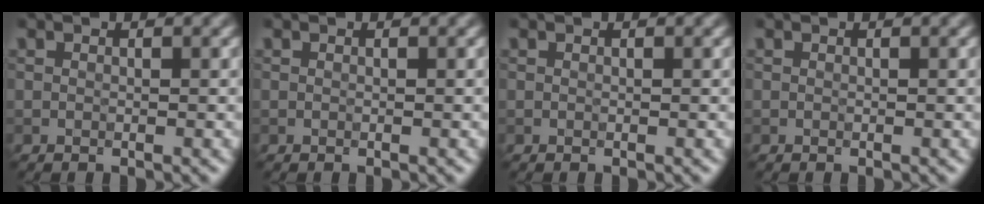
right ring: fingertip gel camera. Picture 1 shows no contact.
{"total": 0.0}
{"total": 0.0}
{"total": 0.0}